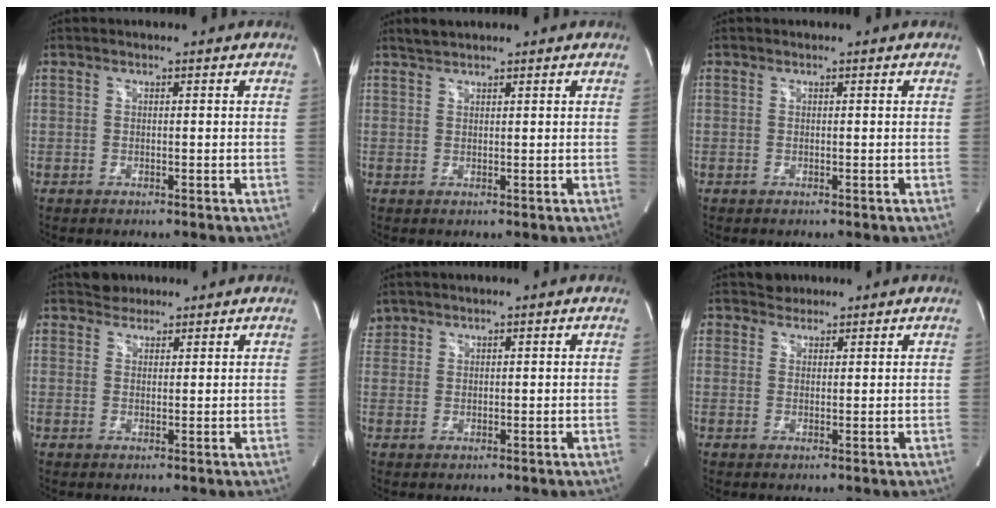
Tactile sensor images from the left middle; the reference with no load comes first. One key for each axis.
{"total": 1.8, "fx": 1.7, "fy": 0.3, "fz": 0.5, "tx": -0.017, "ty": 0.010, "tz": 0.035}
{"total": 0.0}
{"total": 2.3, "fx": 1.9, "fy": 1.3, "fz": -0.3, "tx": 0.005, "ty": 0.009, "tz": 0.028}
{"total": 2.2, "fx": 1.8, "fy": 1.2, "fz": -0.1, "tx": 0.003, "ty": 0.012, "tz": 0.035}
{"total": 2.1, "fx": 1.6, "fy": 1.2, "fz": -0.4, "tx": 0.007, "ty": 0.008, "tz": 0.023}